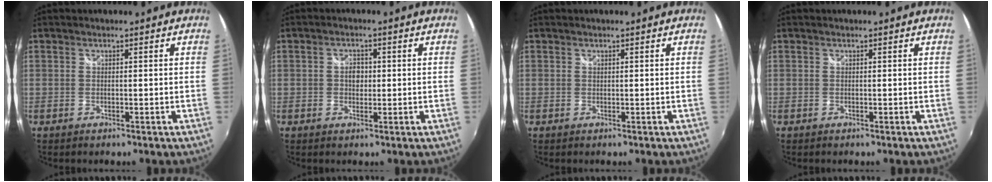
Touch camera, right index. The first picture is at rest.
{"total": 2.5, "force": [0.0, 2.0, 1.6], "torque": [-0.025, 0.005, -0.001]}
{"total": 0.0}
{"total": 0.0}